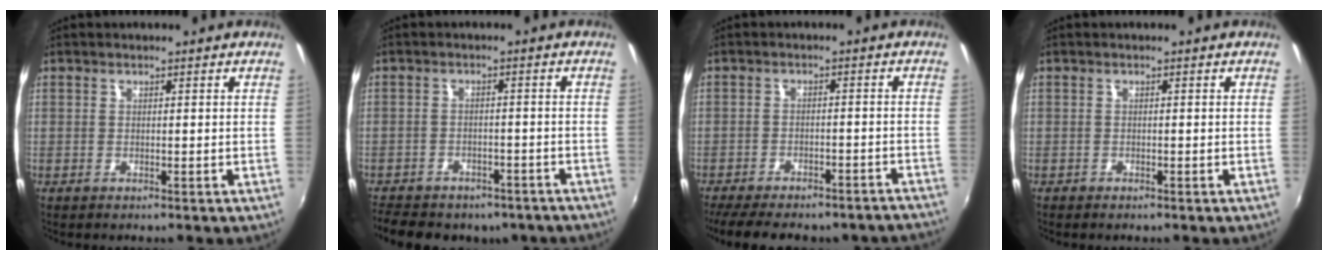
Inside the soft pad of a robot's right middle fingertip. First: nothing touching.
{"total": 14.1, "force": [-10.8, 7.0, 5.7], "torque": [-0.137, -0.008, -0.141]}
{"total": 17.2, "force": [-15.0, 4.8, 6.9], "torque": [-0.149, -0.010, -0.192]}
{"total": 0.6, "force": [-0.6, 0.2, -0.1], "torque": [-0.003, 0.000, -0.009]}